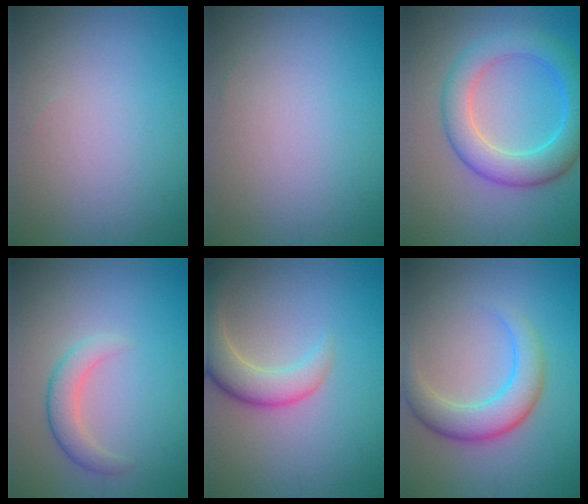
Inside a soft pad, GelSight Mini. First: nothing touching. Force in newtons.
{"total": 0.0}
{"total": 6.1, "press": 6.1, "slide": 0.1}
{"total": 2.4, "press": 2.4, "slide": 0.2}
{"total": 4.6, "press": 4.6, "slide": 0.5}
{"total": 4.5, "press": 4.5, "slide": 0.1}